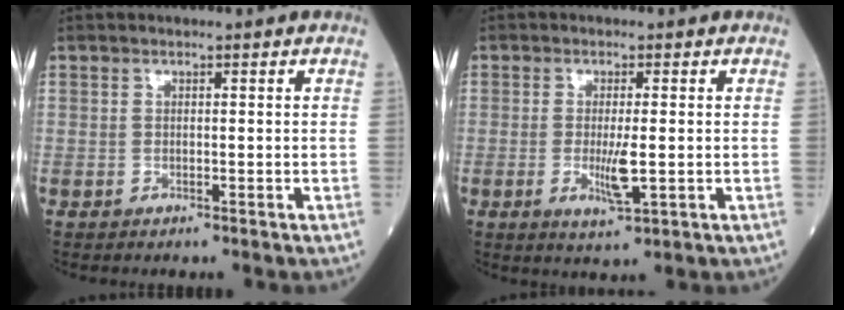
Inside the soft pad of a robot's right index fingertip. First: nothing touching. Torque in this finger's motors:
{"motor_torque": [0.76, -0.20, 0.41, 0.11]}